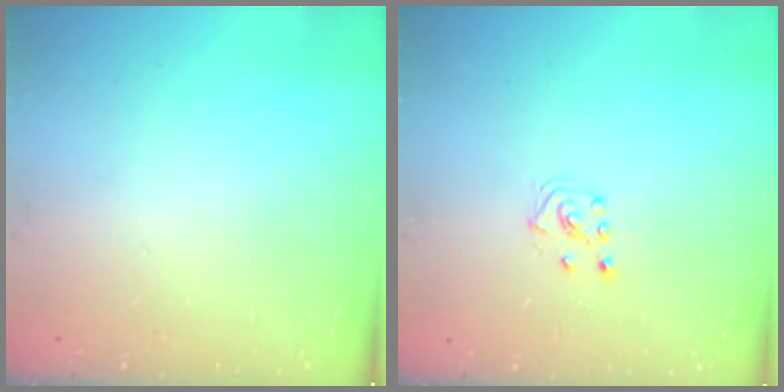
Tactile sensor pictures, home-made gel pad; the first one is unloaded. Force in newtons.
{"total": 4.4, "press": 4.3, "slide": 0.6}